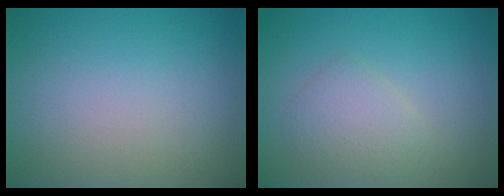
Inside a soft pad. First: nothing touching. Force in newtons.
{"total": 2.4, "press": 2.4, "slide": 0.0}